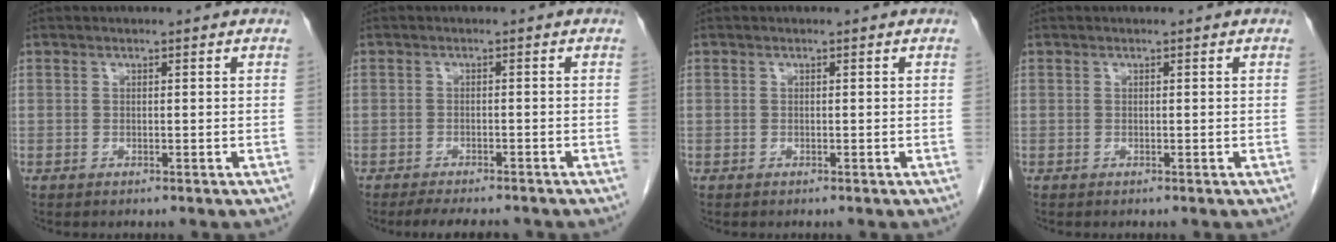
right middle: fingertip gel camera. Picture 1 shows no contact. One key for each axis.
{"total": 6.6, "fx": -5.7, "fy": 1.7, "fz": 2.9, "tx": -0.039, "ty": -0.006, "tz": -0.080}
{"total": 0.0}
{"total": 0.0}